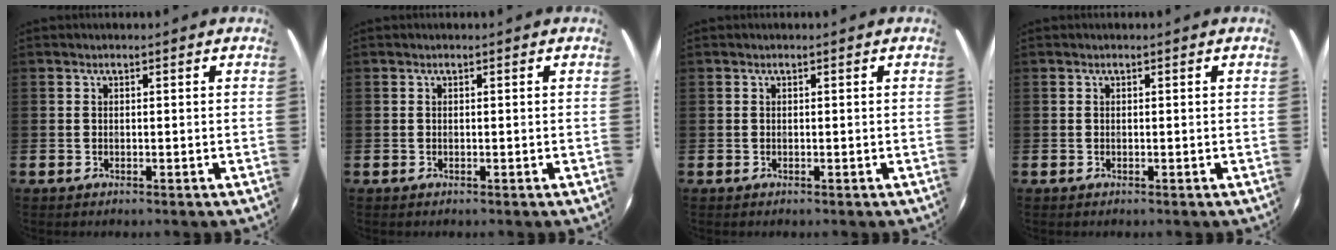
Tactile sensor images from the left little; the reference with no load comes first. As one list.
[{"total": 0.0}, {"total": 0.0}, {"total": 0.0}]